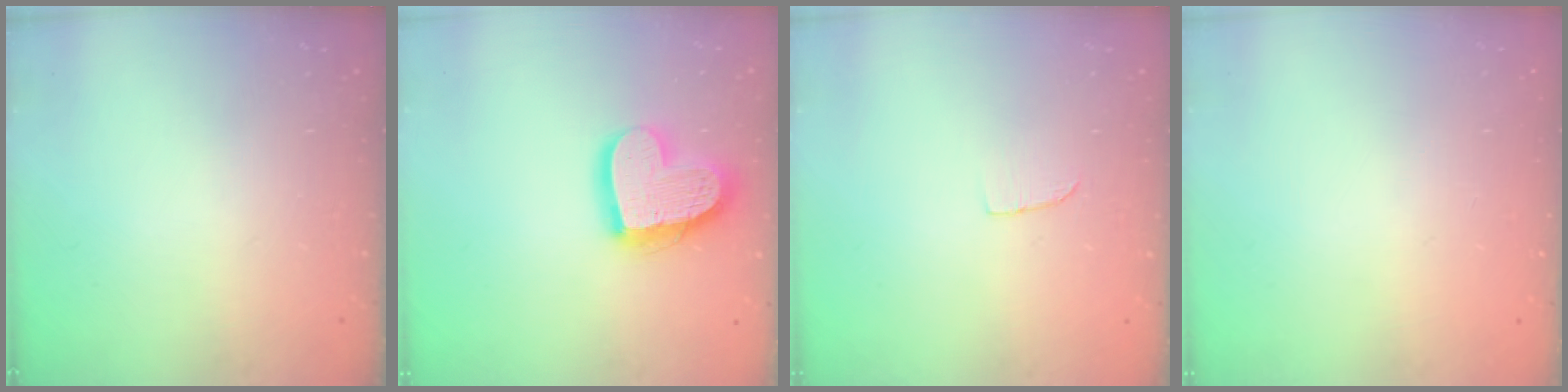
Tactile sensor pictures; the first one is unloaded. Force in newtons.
{"total": 17.8, "press": 17.7, "slide": 1.9}
{"total": 4.2, "press": 4.2, "slide": 0.4}
{"total": 0.0}